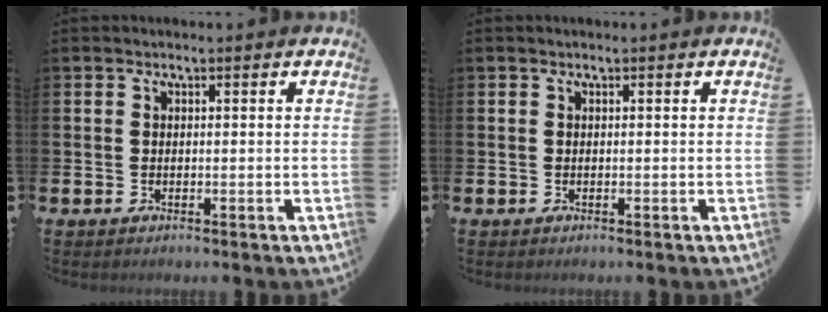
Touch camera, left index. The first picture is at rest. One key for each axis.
{"total": 0.0}